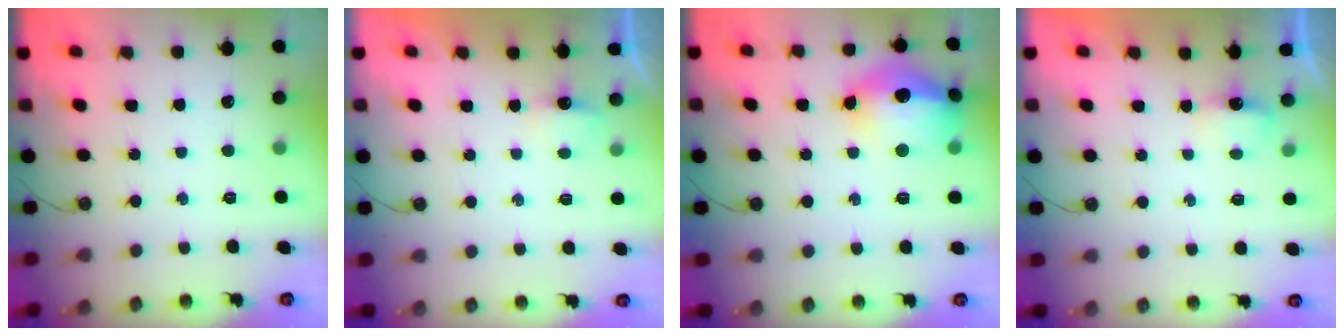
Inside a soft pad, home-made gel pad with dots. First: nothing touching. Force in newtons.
{"total": 2.9, "press": 2.9, "slide": 0.3}
{"total": 17.1, "press": 17.1, "slide": 1.5}
{"total": 3.3, "press": 3.2, "slide": 0.6}